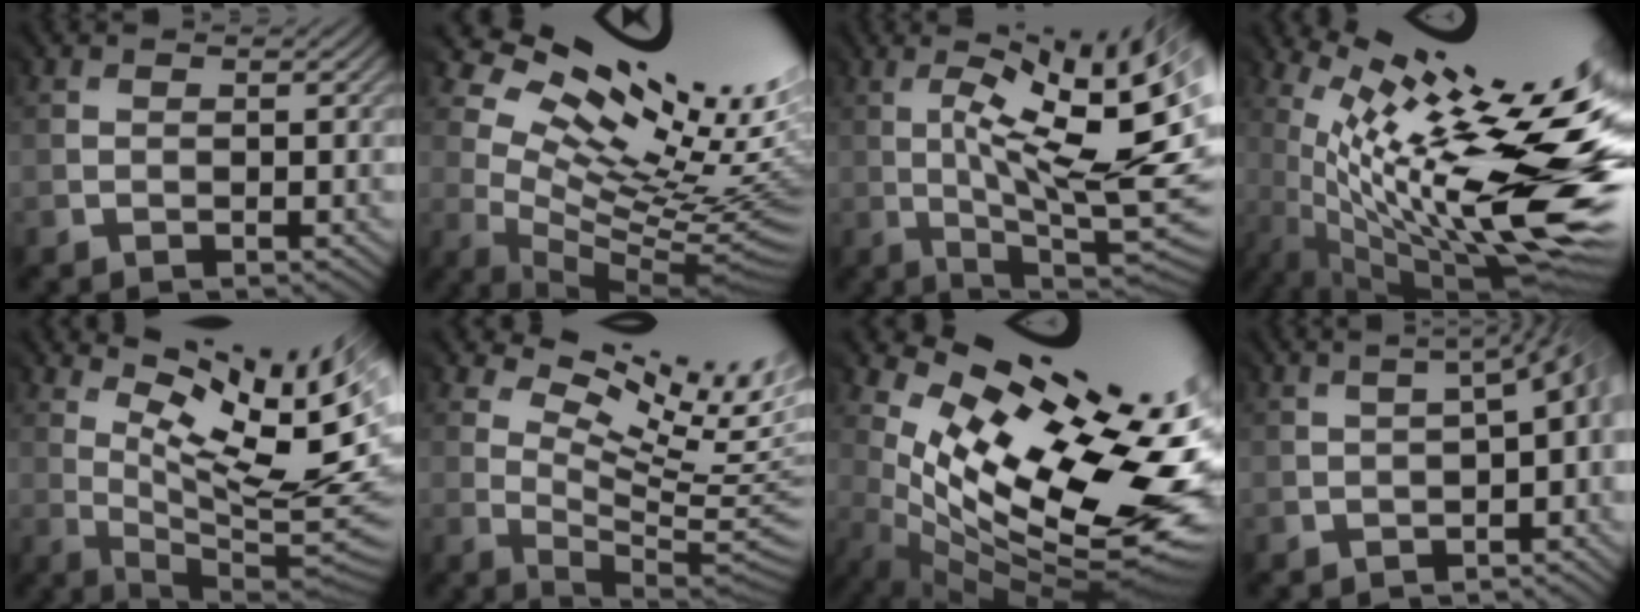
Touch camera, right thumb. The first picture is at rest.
{"total": 15.7, "force": [7.8, 5.5, 12.5], "torque": [-0.212, 0.010, 0.148]}
{"total": 15.5, "force": [0.8, 4.1, 14.9], "torque": [-0.216, 0.014, 0.031]}
{"total": 18.3, "force": [0.8, 4.7, 17.6], "torque": [-0.282, -0.012, 0.037]}
{"total": 11.2, "force": [4.8, 1.9, 9.9], "torque": [-0.176, -0.004, 0.109]}
{"total": 10.7, "force": [6.3, 3.4, 7.9], "torque": [-0.153, 0.000, 0.110]}
{"total": 14.1, "force": [2.8, 5.7, 12.6], "torque": [-0.208, -0.010, 0.077]}
{"total": 4.8, "force": [-2.0, 1.6, 4.1], "torque": [-0.031, -0.003, -0.021]}